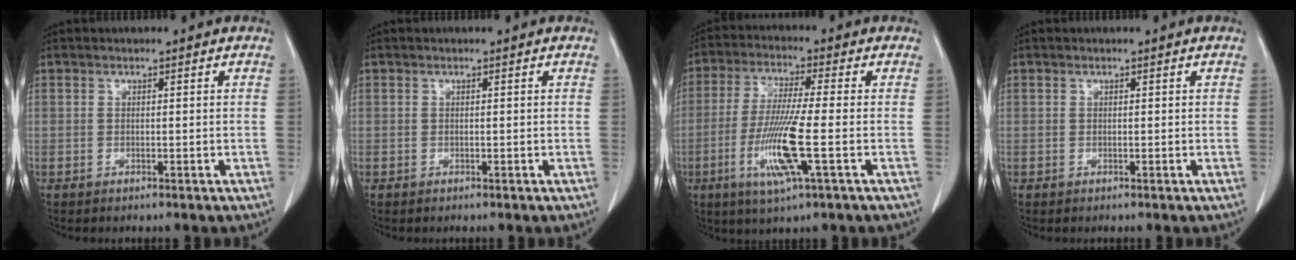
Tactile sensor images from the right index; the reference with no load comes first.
{"total": 0.0}
{"total": 10.7, "force": [-3.1, 0.0, 10.2], "torque": [-0.213, -0.019, -0.064]}
{"total": 0.0}